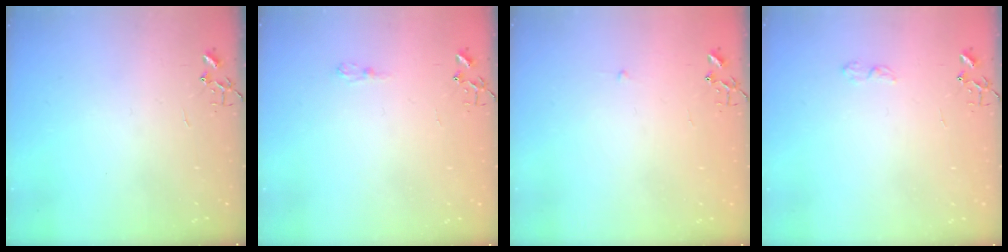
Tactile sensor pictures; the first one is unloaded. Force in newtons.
{"total": 6.5, "press": 6.5, "slide": 0.6}
{"total": 2.3, "press": 2.3, "slide": 0.3}
{"total": 4.4, "press": 4.3, "slide": 0.7}